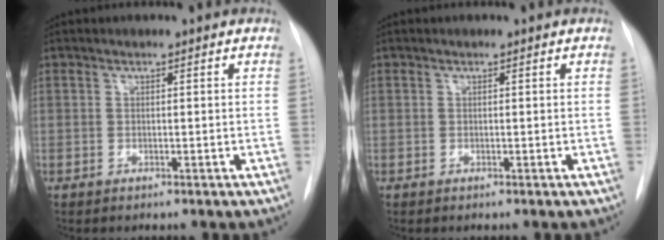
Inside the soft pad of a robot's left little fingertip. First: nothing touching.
{"total": 0.0}